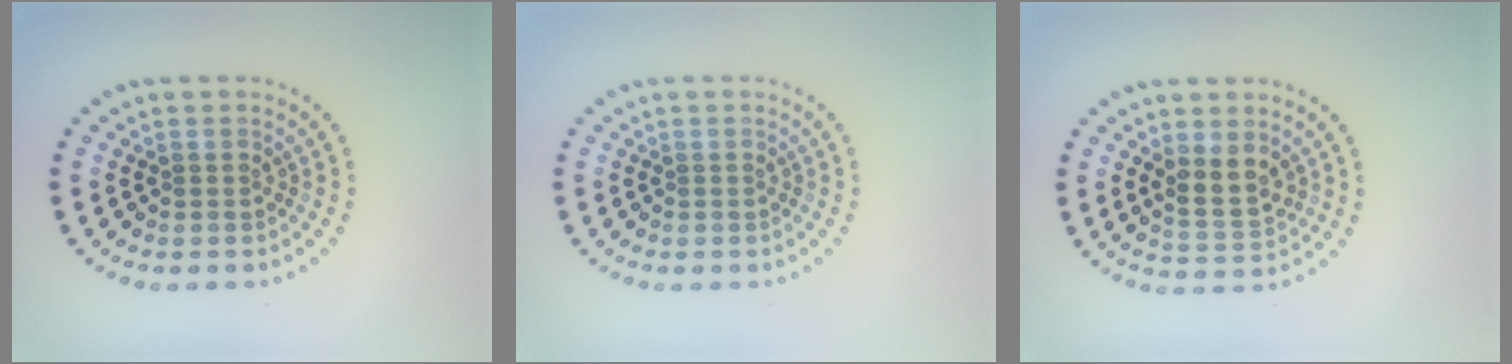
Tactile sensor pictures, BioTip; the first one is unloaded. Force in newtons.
{"total": 0.0}
{"total": 2.9, "press": 2.7, "slide": 1.1}